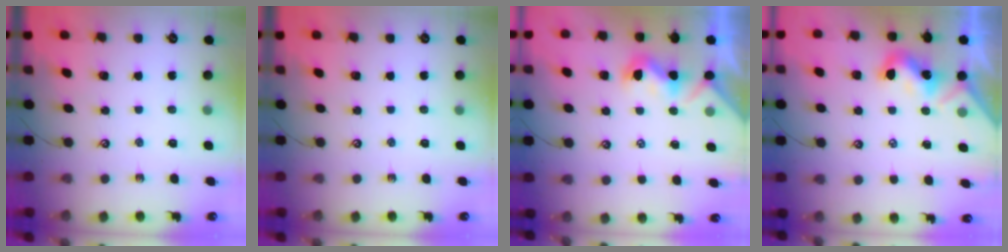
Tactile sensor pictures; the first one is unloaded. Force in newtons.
{"total": 0.0}
{"total": 0.5, "press": 0.3, "slide": 0.4}
{"total": 2.1, "press": 2.0, "slide": 0.4}